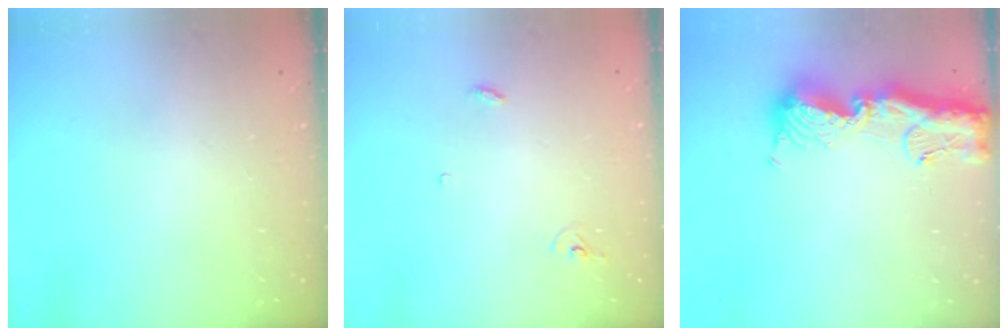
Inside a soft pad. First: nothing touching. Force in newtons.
{"total": 2.9, "press": 2.9, "slide": 0.2}
{"total": 15.0, "press": 14.9, "slide": 1.8}